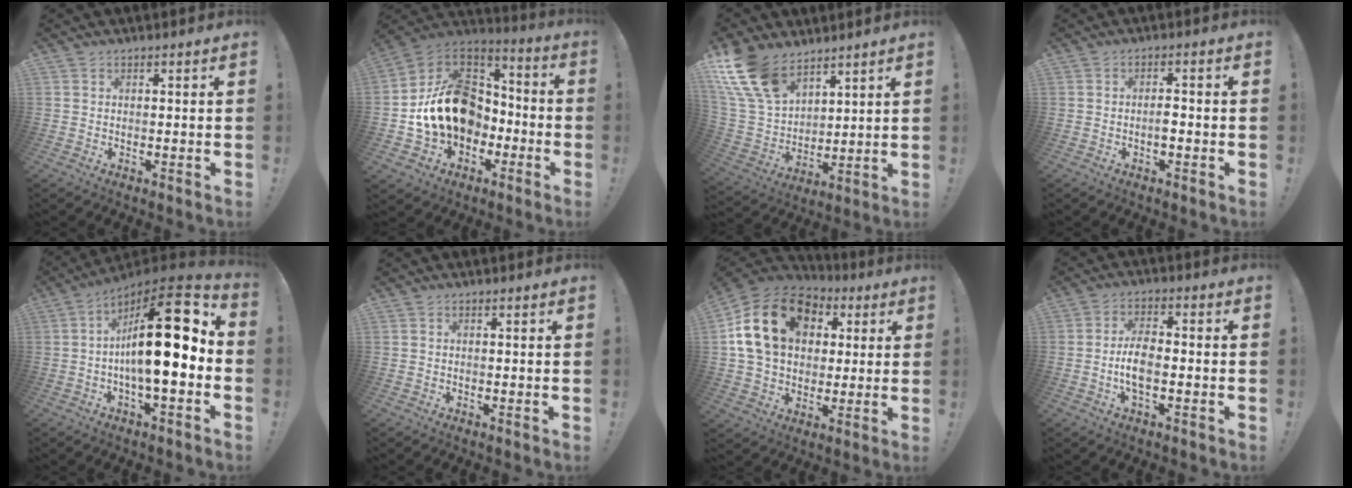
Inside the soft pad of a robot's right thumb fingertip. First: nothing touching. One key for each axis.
{"total": 19.9, "fx": -1.9, "fy": 15.6, "fz": 12.1, "tx": -0.200, "ty": 0.030, "tz": -0.014}
{"total": 17.6, "fx": 11.7, "fy": 9.7, "fz": 8.9, "tx": -0.204, "ty": -0.066, "tz": 0.225}
{"total": 2.6, "fx": -1.0, "fy": 1.0, "fz": 2.2, "tx": -0.045, "ty": 0.006, "tz": -0.016}
{"total": 22.2, "fx": 1.3, "fy": 6.6, "fz": 21.1, "tx": -0.337, "ty": -0.007, "tz": 0.013}
{"total": 0.0}
{"total": 20.8, "fx": 6.3, "fy": 15.1, "fz": 12.9, "tx": -0.222, "ty": -0.004, "tz": 0.123}
{"total": 7.3, "fx": -1.7, "fy": 3.2, "fz": 6.3, "tx": -0.134, "ty": 0.006, "tz": -0.030}